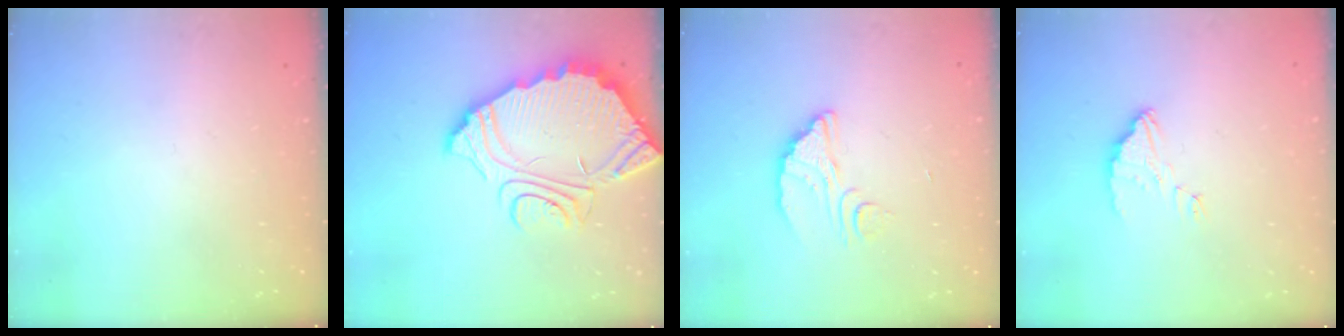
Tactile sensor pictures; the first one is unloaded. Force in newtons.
{"total": 11.2, "press": 11.2, "slide": 1.0}
{"total": 4.9, "press": 4.9, "slide": 0.3}
{"total": 2.9, "press": 2.9, "slide": 0.2}